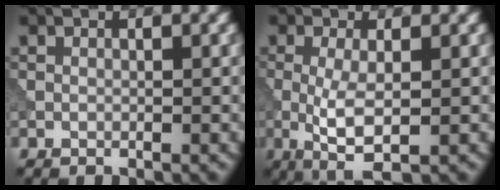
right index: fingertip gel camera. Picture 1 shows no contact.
{"total": 4.2, "force": [-0.8, 0.9, 4.1], "torque": [-0.083, -0.010, -0.011]}